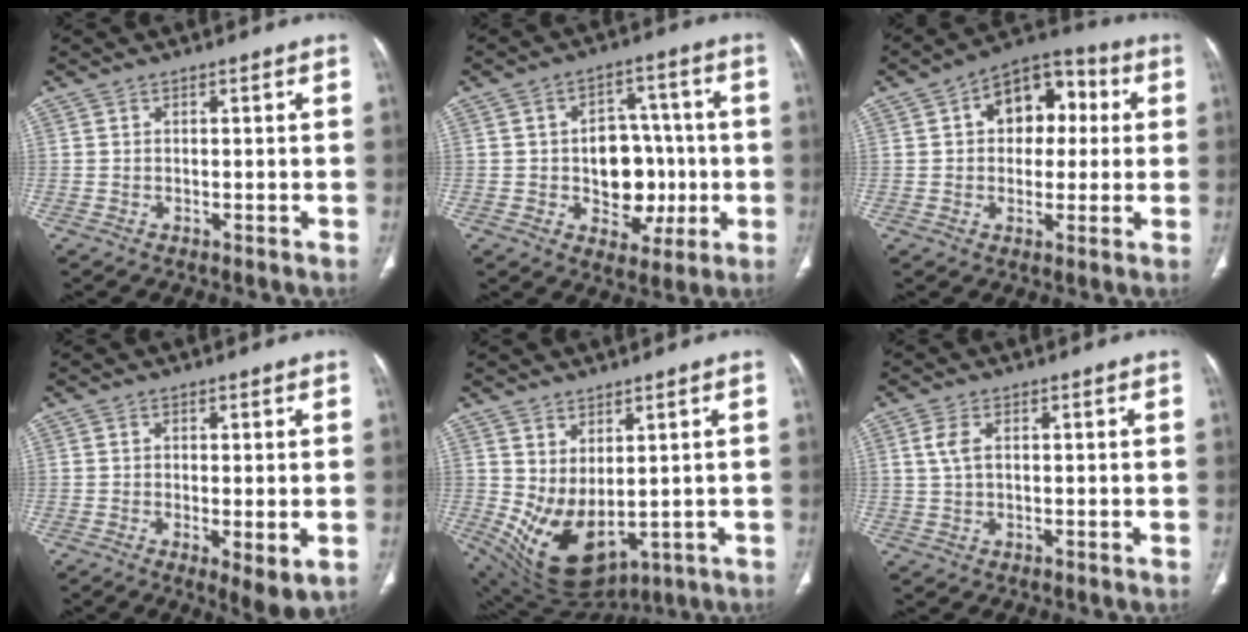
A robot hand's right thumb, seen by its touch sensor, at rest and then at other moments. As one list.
[{"total": 11.9, "force": [-1.5, 8.8, 7.9], "torque": [-0.060, 0.028, -0.012]}, {"total": 12.8, "force": [2.6, 8.6, 9.1], "torque": [-0.084, 0.025, 0.029]}, {"total": 5.7, "force": [-1.4, 1.7, 5.3], "torque": [-0.088, -0.019, -0.020]}, {"total": 12.0, "force": [0.0, 6.4, 10.1], "torque": [-0.172, -0.021, 0.035]}, {"total": 1.6, "force": [0.5, 1.0, 1.1], "torque": [-0.025, 0.003, 0.013]}]